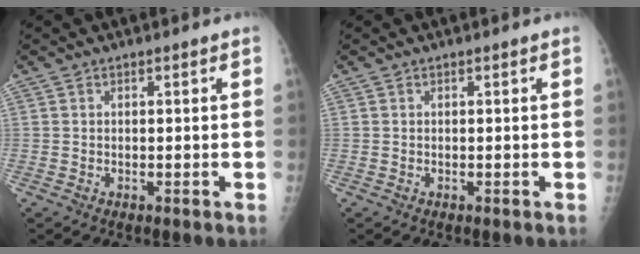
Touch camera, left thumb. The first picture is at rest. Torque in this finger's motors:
{"motor_torque": [0.00, 0.00, 0.01, -0.01, 0.00]}